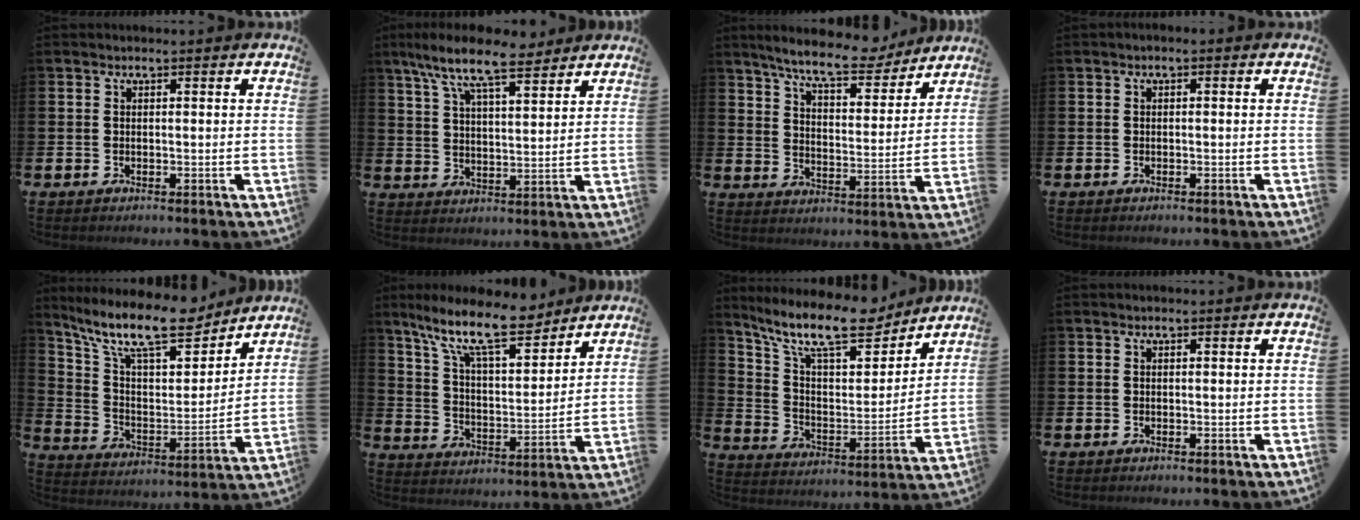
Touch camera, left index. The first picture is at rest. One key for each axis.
{"total": 9.8, "fx": 8.3, "fy": 2.4, "fz": 4.7, "tx": -0.103, "ty": -0.034, "tz": 0.147}
{"total": 9.2, "fx": 8.4, "fy": 1.6, "fz": 3.4, "tx": -0.082, "ty": -0.047, "tz": 0.148}
{"total": 0.6, "fx": -0.5, "fy": 0.3, "fz": 0.2, "tx": -0.010, "ty": 0.001, "tz": -0.010}
{"total": 13.6, "fx": 11.3, "fy": 3.7, "fz": 6.7, "tx": -0.159, "ty": -0.063, "tz": 0.196}
{"total": 12.8, "fx": 10.3, "fy": 3.5, "fz": 6.7, "tx": -0.143, "ty": -0.052, "tz": 0.178}
{"total": 13.5, "fx": 11.2, "fy": 3.7, "fz": 6.4, "tx": -0.153, "ty": -0.063, "tz": 0.196}
{"total": 0.0}